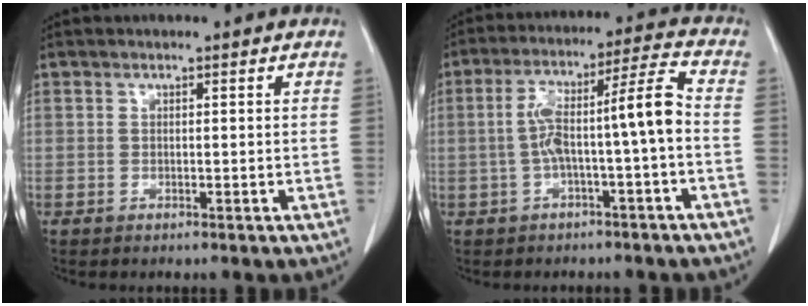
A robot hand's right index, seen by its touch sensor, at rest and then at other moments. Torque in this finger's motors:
{"motor_torque": [1.39, -0.15, 0.55, 0.17]}